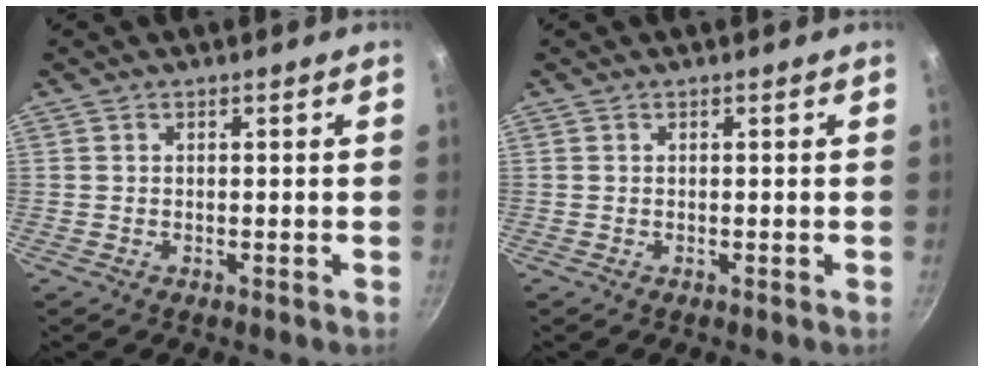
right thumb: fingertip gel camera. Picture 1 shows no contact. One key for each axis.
{"total": 0.0}